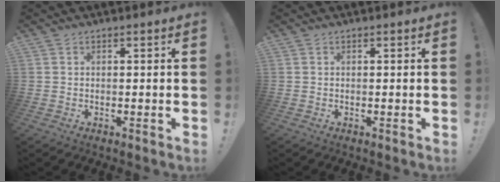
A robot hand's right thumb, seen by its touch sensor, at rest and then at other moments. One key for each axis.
{"total": 0.0}